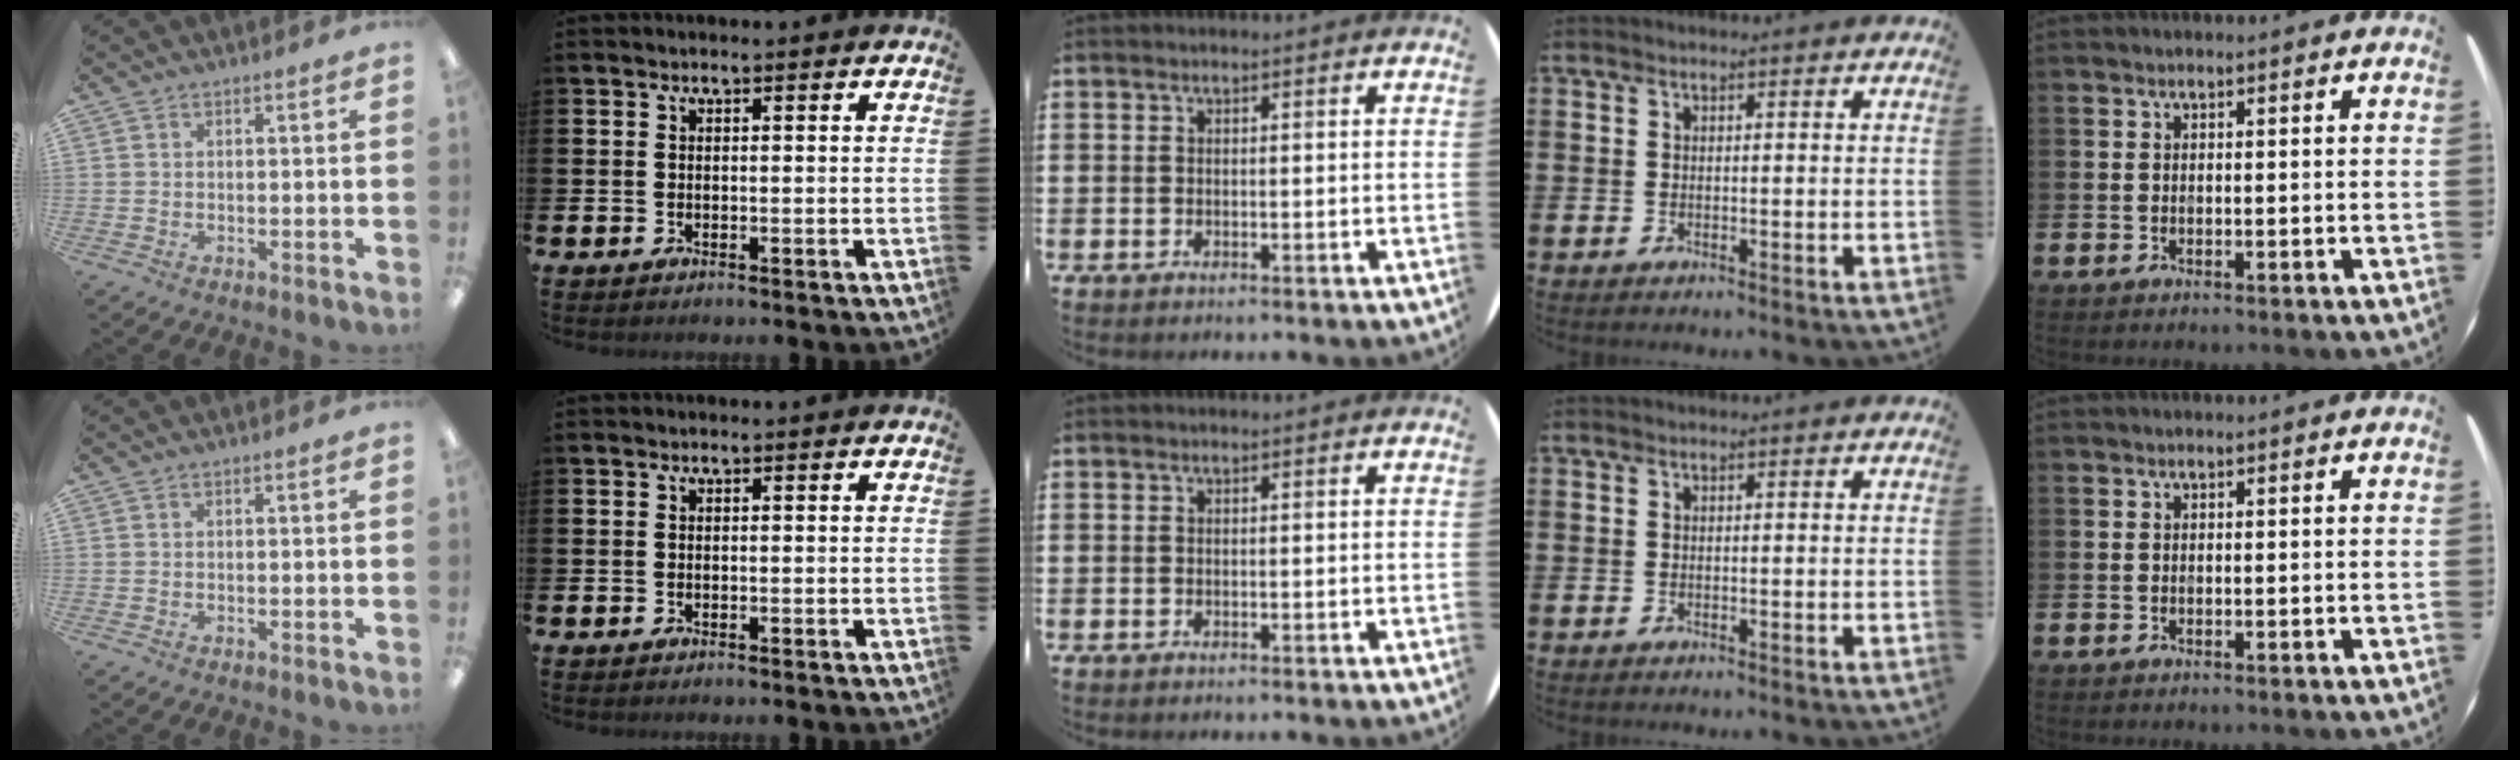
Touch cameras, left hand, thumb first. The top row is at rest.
{}